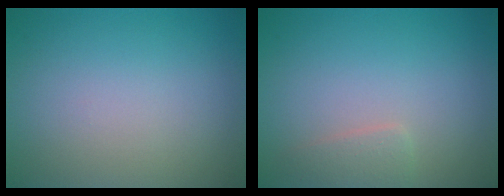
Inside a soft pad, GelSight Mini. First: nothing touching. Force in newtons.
{"total": 1.3, "press": 1.3, "slide": 0.1}